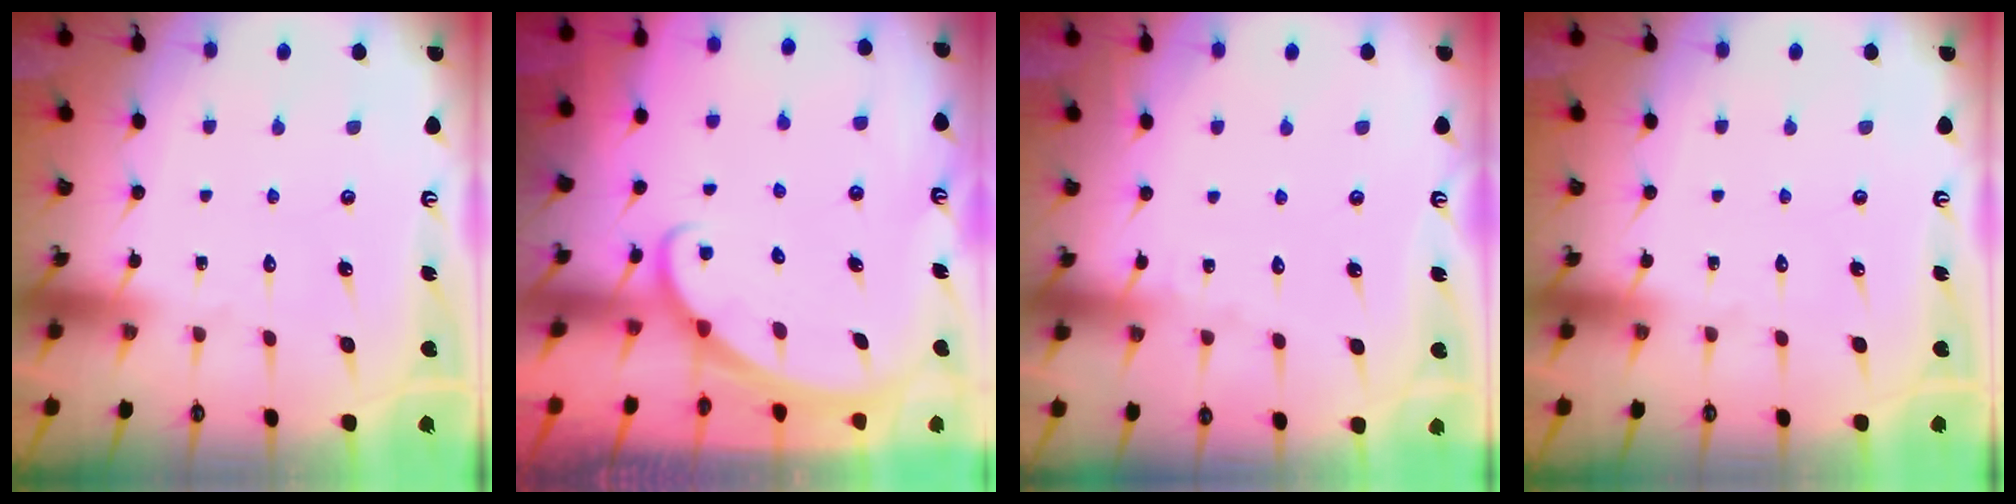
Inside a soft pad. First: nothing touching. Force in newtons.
{"total": 1.6, "press": 1.6, "slide": 0.1}
{"total": 1.7, "press": 1.7, "slide": 0.2}
{"total": 0.0}